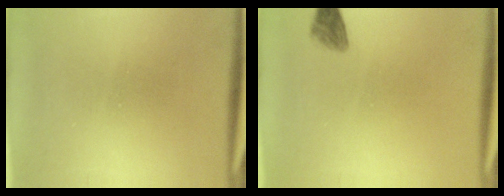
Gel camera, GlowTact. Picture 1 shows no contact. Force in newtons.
{"total": 1.9}